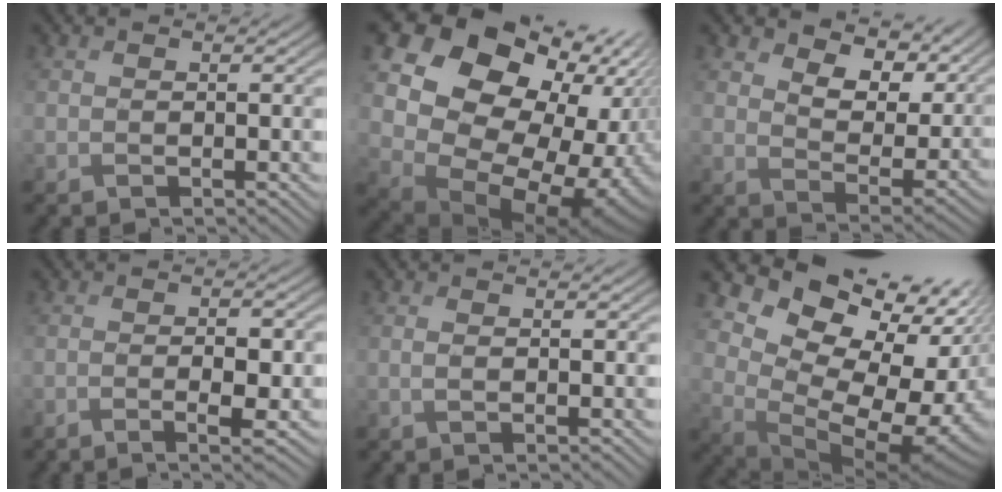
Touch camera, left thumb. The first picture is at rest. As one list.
[{"total": 19.0, "force": [2.2, 15.0, 11.5], "torque": [-0.222, -0.032, 0.078]}, {"total": 12.2, "force": [6.4, 6.4, 8.2], "torque": [-0.148, 0.002, 0.096]}, {"total": 3.3, "force": [-2.1, -0.1, 2.6], "torque": [-0.032, -0.001, -0.042]}, {"total": 0.8, "force": [-0.7, -0.5, 0.1], "torque": [0.007, -0.002, -0.018]}, {"total": 15.3, "force": [2.7, 10.7, 10.6], "torque": [-0.184, -0.017, 0.089]}]